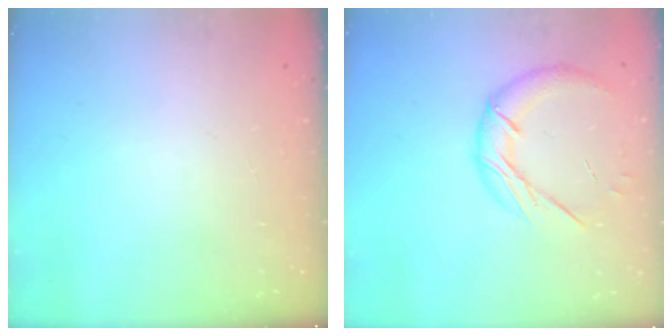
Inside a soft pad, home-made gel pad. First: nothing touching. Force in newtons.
{"total": 13.0, "press": 12.9, "slide": 1.2}